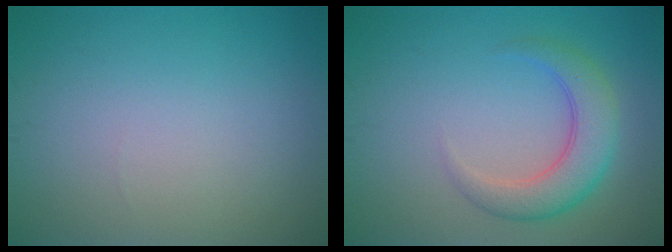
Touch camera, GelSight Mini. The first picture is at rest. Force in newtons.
{"total": 4.4, "press": 4.4, "slide": 0.2}